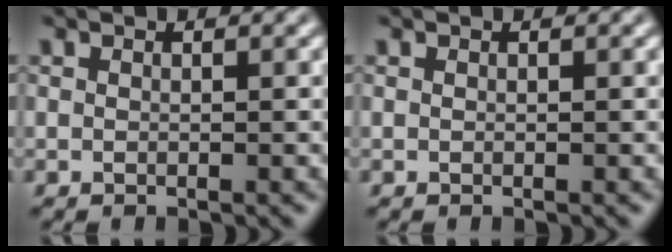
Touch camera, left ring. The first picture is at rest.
{"total": 0.0}